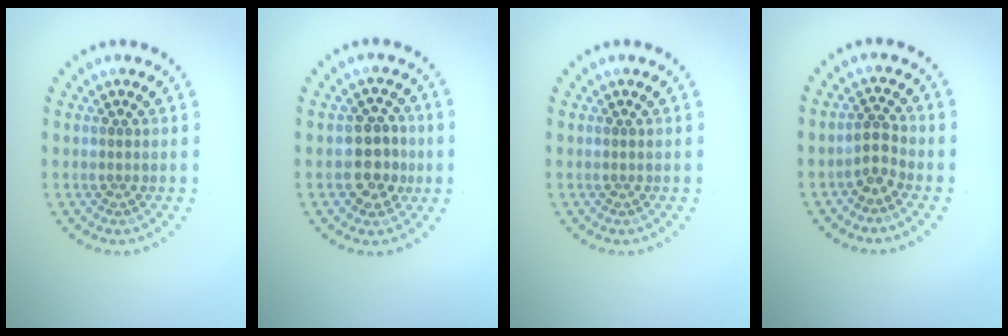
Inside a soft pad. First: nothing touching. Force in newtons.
{"total": 3.3, "press": 3.2, "slide": 1.0}
{"total": 0.0}
{"total": 1.9, "press": 1.6, "slide": 1.0}